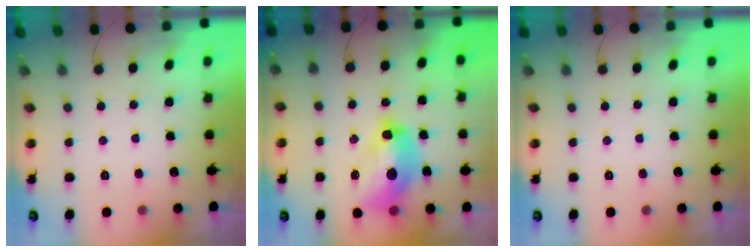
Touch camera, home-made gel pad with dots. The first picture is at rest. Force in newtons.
{"total": 14.6, "press": 14.6, "slide": 1.2}
{"total": 0.0}